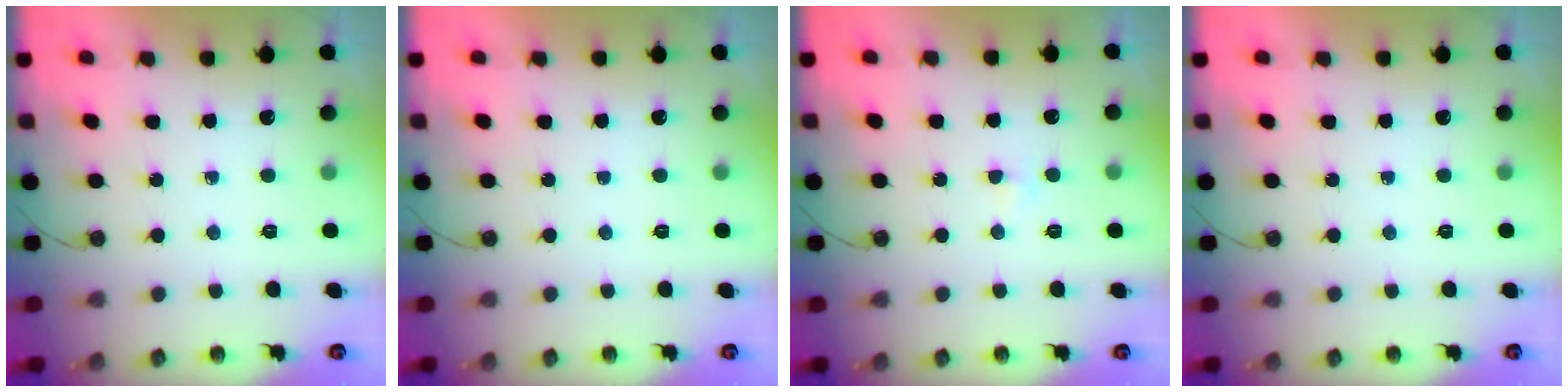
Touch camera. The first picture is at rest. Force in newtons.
{"total": 0.0}
{"total": 2.1, "press": 2.1, "slide": 0.3}
{"total": 0.0}